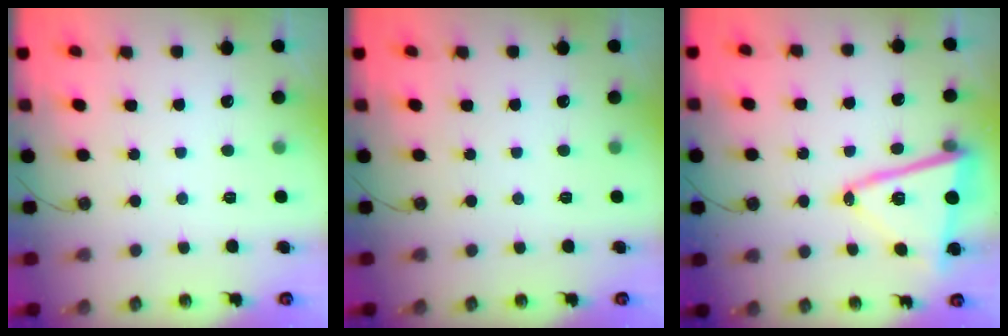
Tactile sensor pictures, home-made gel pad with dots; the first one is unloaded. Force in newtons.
{"total": 0.0}
{"total": 15.0, "press": 14.9, "slide": 1.8}